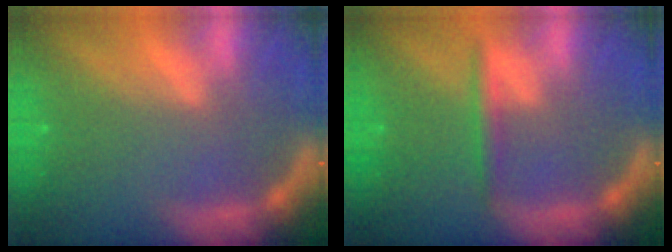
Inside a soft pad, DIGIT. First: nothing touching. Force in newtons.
{"total": 1.9}